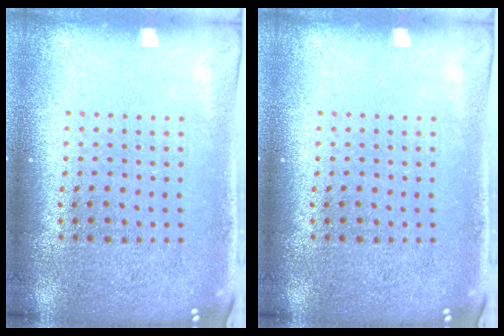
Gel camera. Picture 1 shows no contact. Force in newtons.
{"total": 0.0}